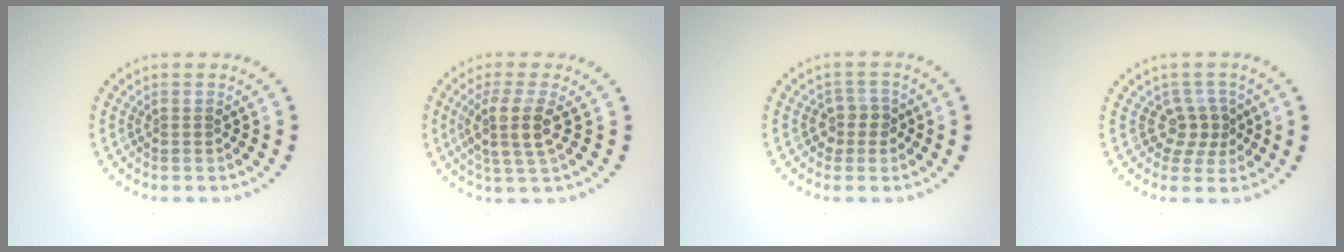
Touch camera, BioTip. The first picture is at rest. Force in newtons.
{"total": 3.4, "press": 2.8, "slide": 1.8}
{"total": 1.9, "press": 1.5, "slide": 1.1}
{"total": 2.6, "press": 1.8, "slide": 1.8}